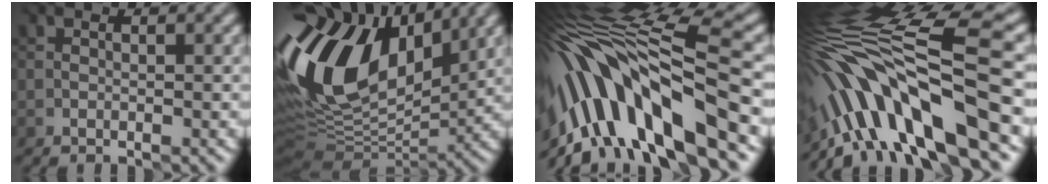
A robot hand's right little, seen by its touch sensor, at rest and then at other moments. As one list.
[{"total": 14.1, "force": [5.0, 8.5, 10.1], "torque": [-0.215, 0.023, 0.086]}, {"total": 14.1, "force": [-3.4, 4.3, 13.0], "torque": [-0.225, 0.019, -0.046]}, {"total": 13.0, "force": [-5.2, 3.7, 11.3], "torque": [-0.194, 0.024, -0.072]}]